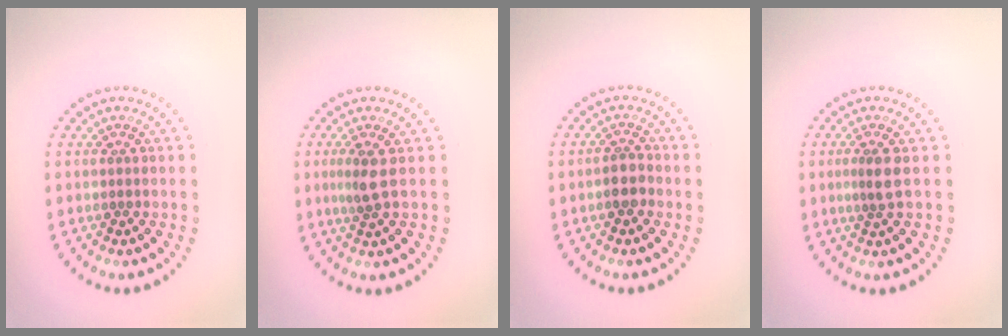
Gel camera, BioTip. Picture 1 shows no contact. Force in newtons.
{"total": 2.2, "press": 1.7, "slide": 1.4}
{"total": 1.9, "press": 1.8, "slide": 0.8}
{"total": 2.0, "press": 1.5, "slide": 1.3}